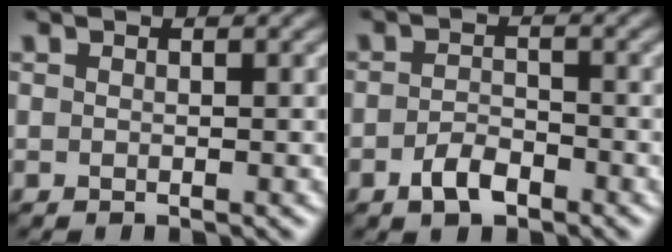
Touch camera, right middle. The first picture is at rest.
{"total": 2.5, "force": [-1.4, 1.3, 1.6], "torque": [-0.028, 0.004, -0.030]}